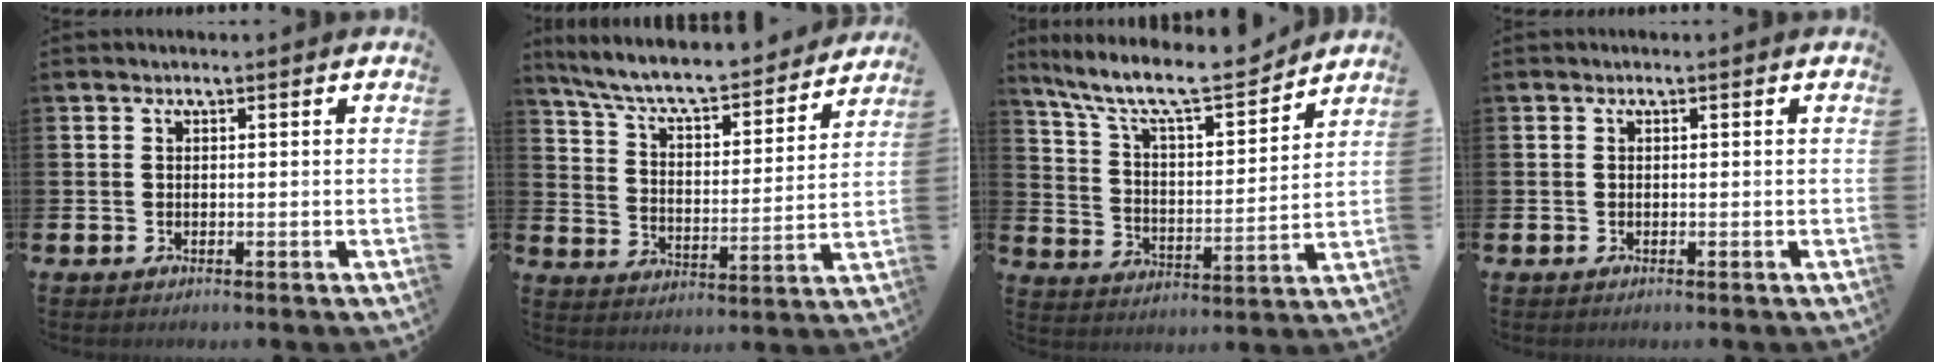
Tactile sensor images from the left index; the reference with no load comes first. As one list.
[{"total": 8.2, "force": [7.6, 1.4, 3.0], "torque": [-0.086, -0.058, 0.125]}, {"total": 10.3, "force": [9.1, 2.1, 4.4], "torque": [-0.109, -0.067, 0.150]}, {"total": 0.0}]